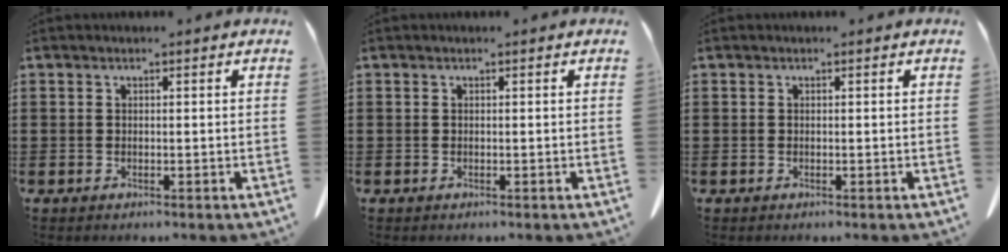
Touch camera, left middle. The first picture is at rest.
{"total": 0.0}
{"total": 0.0}